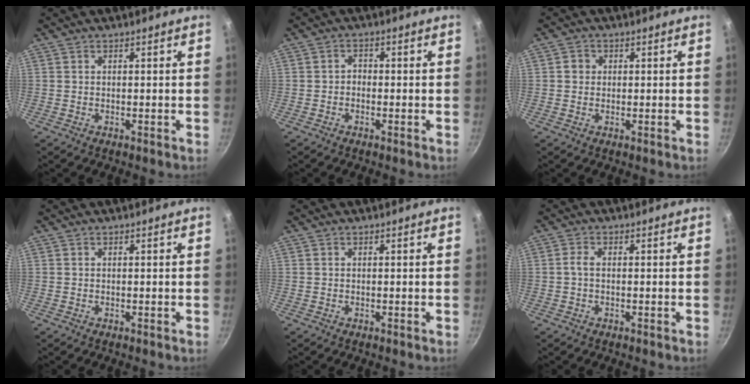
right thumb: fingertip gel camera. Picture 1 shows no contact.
{"total": 1.5, "force": [-0.6, 1.2, 0.7], "torque": [-0.005, 0.010, -0.013]}
{"total": 2.1, "force": [0.2, 1.9, 0.7], "torque": [-0.002, 0.005, 0.000]}
{"total": 0.0}
{"total": 0.0}
{"total": 1.9, "force": [-0.1, 1.1, 1.6], "torque": [-0.036, 0.007, -0.005]}